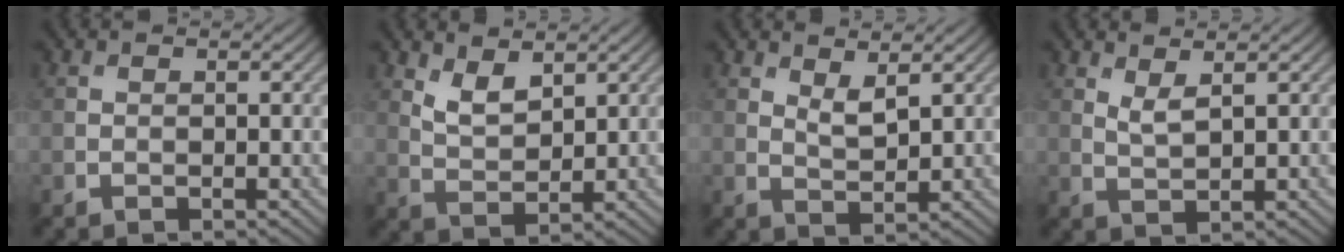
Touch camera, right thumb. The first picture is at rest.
{"total": 3.7, "force": [2.4, 1.7, 2.3], "torque": [-0.053, -0.011, 0.052]}
{"total": 2.5, "force": [1.7, 0.8, 1.7], "torque": [-0.037, -0.008, 0.035]}
{"total": 2.1, "force": [1.4, 0.4, 1.5], "torque": [-0.036, -0.005, 0.031]}